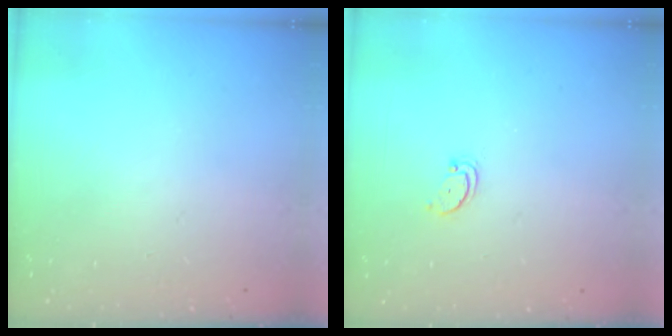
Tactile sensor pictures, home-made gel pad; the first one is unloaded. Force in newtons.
{"total": 2.5, "press": 2.4, "slide": 0.5}